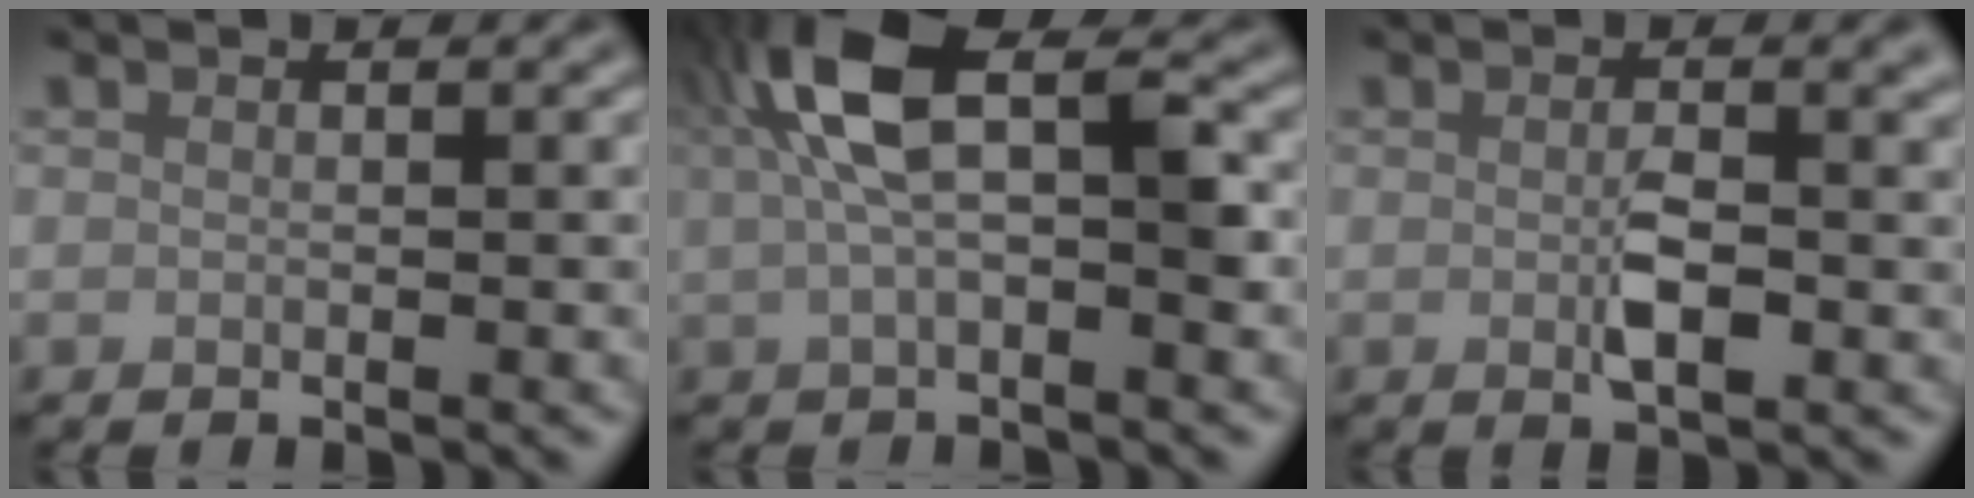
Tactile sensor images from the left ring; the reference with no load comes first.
{"total": 7.7, "force": [1.5, 3.2, 6.9], "torque": [-0.134, 0.020, 0.017]}
{"total": 2.9, "force": [-0.1, 1.0, 2.7], "torque": [-0.048, -0.005, -0.001]}